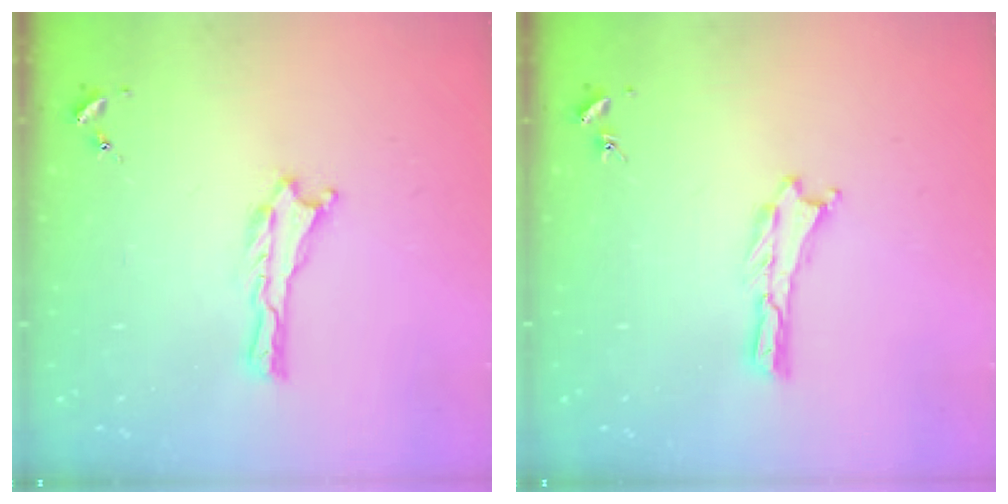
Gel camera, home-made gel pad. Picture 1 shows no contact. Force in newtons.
{"total": 0.0}